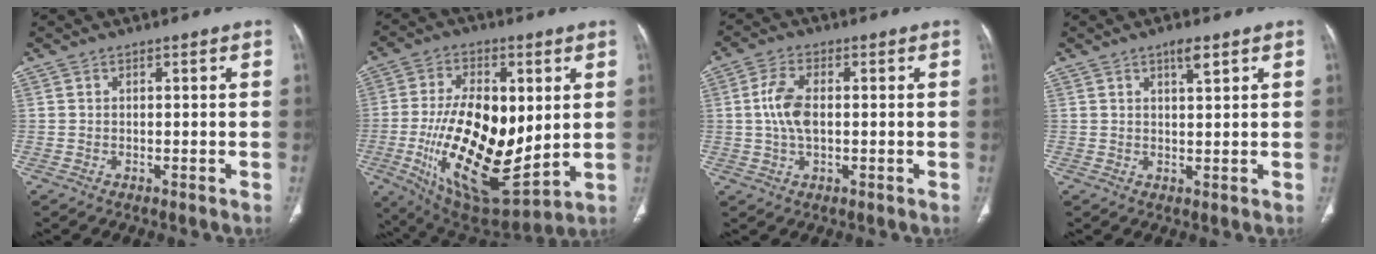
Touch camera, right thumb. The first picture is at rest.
{"total": 24.4, "force": [-0.5, 11.9, 21.2], "torque": [-0.371, -0.029, 0.009]}
{"total": 6.3, "force": [0.2, 3.2, 5.4], "torque": [-0.116, 0.008, 0.001]}
{"total": 2.9, "force": [1.8, 0.6, 2.2], "torque": [-0.036, -0.012, 0.029]}